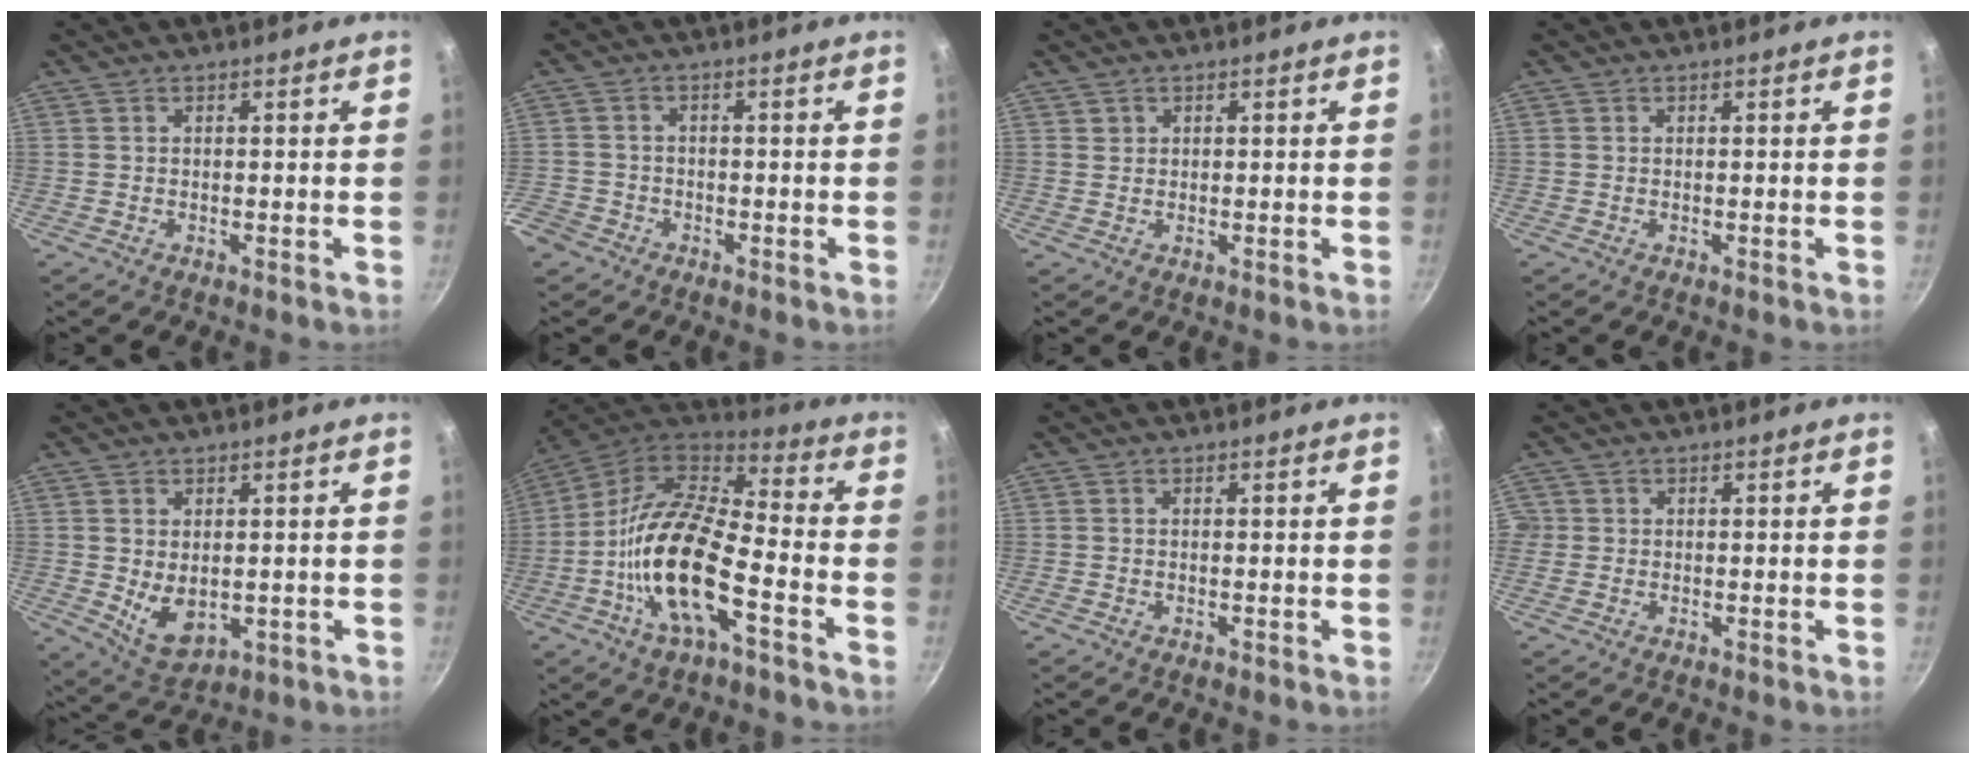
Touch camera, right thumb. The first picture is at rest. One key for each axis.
{"total": 6.5, "fx": -3.5, "fy": 5.1, "fz": 2.1, "tx": -0.054, "ty": 0.031, "tz": -0.066}
{"total": 1.0, "fx": 0.5, "fy": 0.9, "fz": 0.1, "tx": 0.009, "ty": 0.007, "tz": 0.007}
{"total": 0.0}
{"total": 7.3, "fx": -0.1, "fy": 4.8, "fz": 5.5, "tx": -0.085, "ty": -0.020, "tz": 0.017}
{"total": 19.4, "fx": -6.4, "fy": 7.7, "fz": 16.6, "tx": -0.309, "ty": 0.044, "tz": -0.140}
{"total": 0.0}
{"total": 1.2, "fx": -0.1, "fy": 1.2, "fz": 0.1, "tx": 0.005, "ty": 0.002, "tz": -0.005}